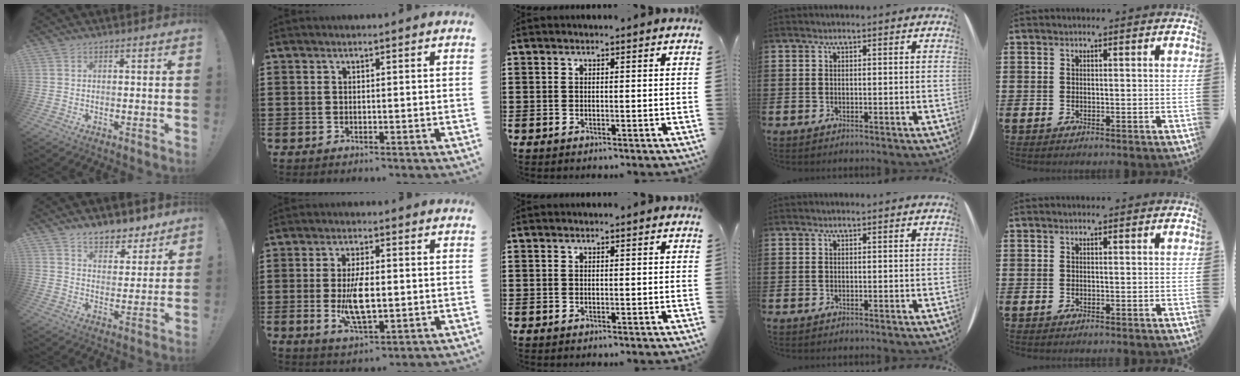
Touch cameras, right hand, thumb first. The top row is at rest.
{"thumb": {"total": 7.8, "force": [6.4, 4.0, 2.1], "torque": [-0.025, -0.052, 0.121]}, "index": {"total": 7.6, "force": [-0.7, 3.0, 7.0], "torque": [-0.135, -0.010, -0.016]}}